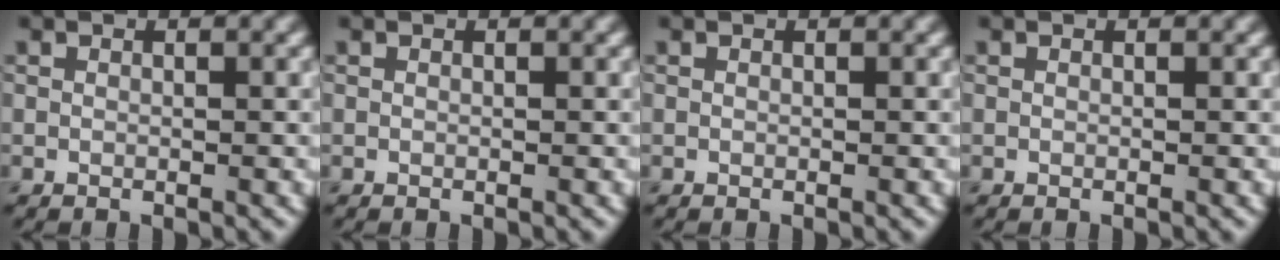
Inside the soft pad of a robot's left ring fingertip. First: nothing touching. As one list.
[{"total": 0.0}, {"total": 0.0}, {"total": 0.0}]